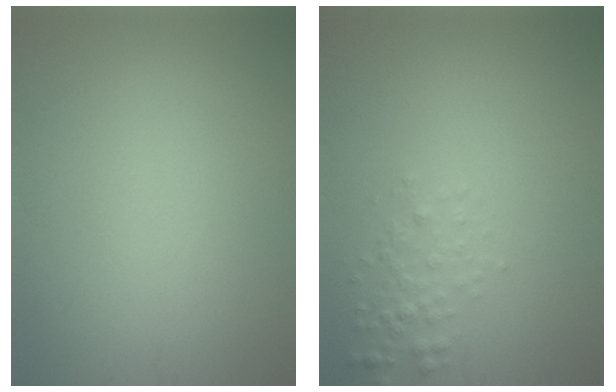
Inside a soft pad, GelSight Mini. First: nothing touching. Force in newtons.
{"total": 1.5, "press": 1.5, "slide": 0.0}